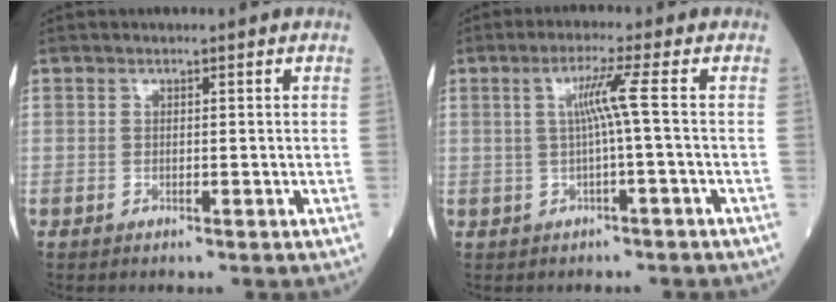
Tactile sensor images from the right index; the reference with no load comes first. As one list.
[{"total": 4.1, "force": [0.1, -1.3, 3.9], "torque": [-0.076, 0.005, 0.004]}]